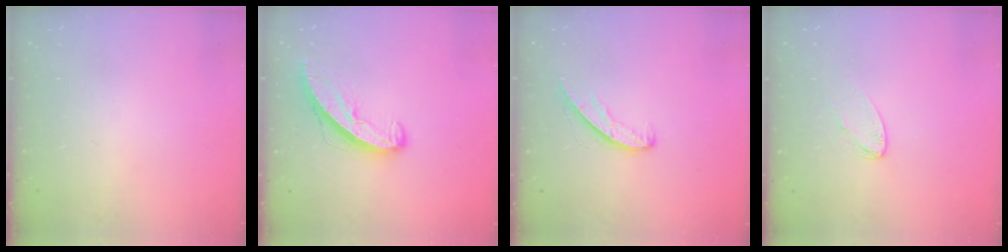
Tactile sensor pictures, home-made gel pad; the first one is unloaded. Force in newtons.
{"total": 9.5, "press": 9.5, "slide": 0.9}
{"total": 6.0, "press": 6.0, "slide": 0.5}
{"total": 4.1, "press": 4.0, "slide": 0.4}